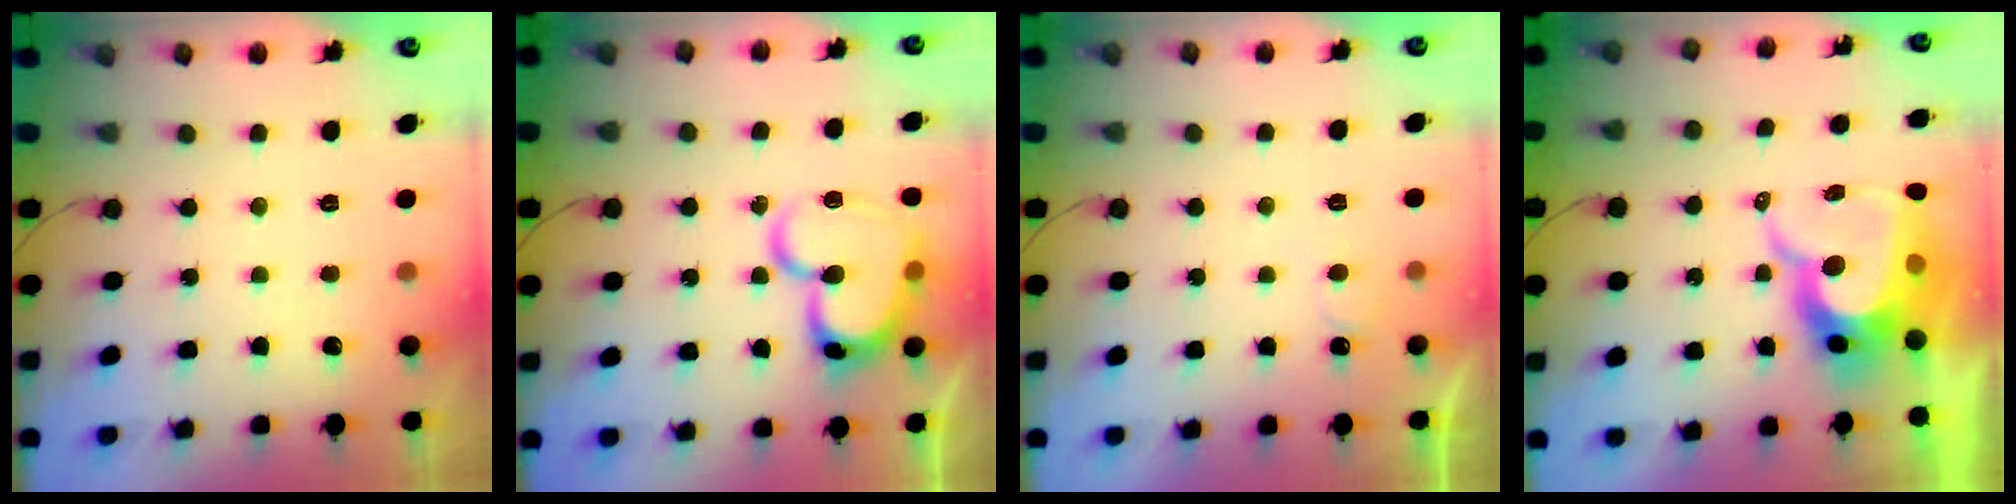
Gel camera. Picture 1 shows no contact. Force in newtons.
{"total": 19.0, "press": 18.9, "slide": 2.0}
{"total": 3.8, "press": 3.8, "slide": 0.4}
{"total": 15.4, "press": 15.3, "slide": 1.4}